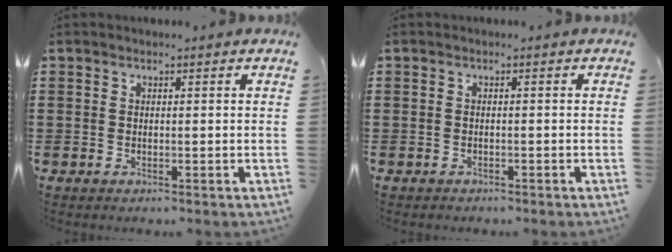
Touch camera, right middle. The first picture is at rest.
{"total": 0.6, "force": [-0.6, 0.2, 0.0], "torque": [-0.001, 0.001, -0.013]}